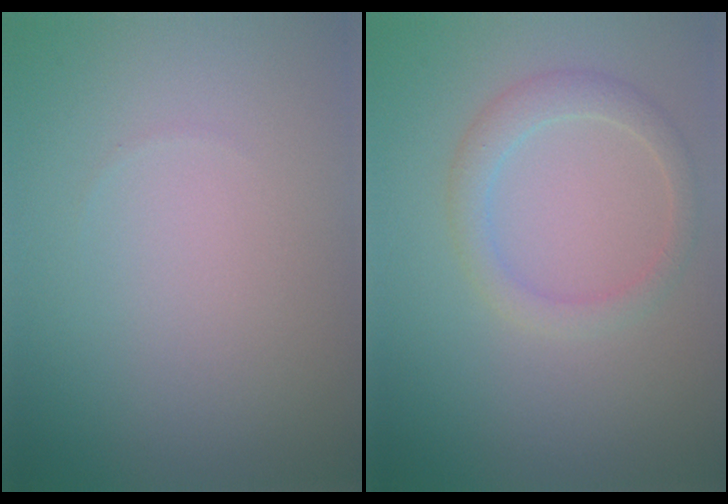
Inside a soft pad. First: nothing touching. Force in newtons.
{"total": 2.3, "press": 2.3, "slide": 0.0}